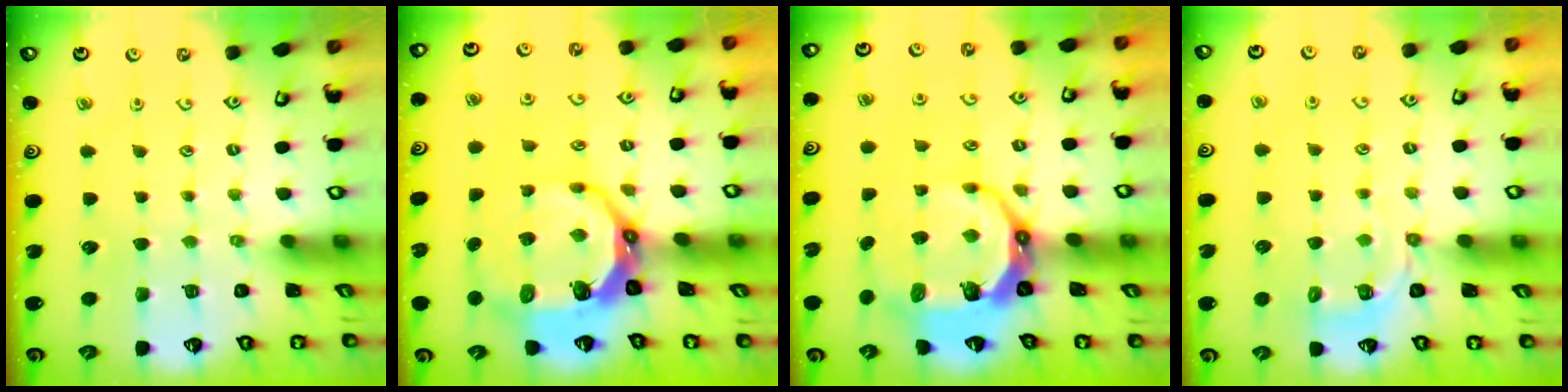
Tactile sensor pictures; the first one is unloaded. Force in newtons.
{"total": 11.5, "press": 10.6, "slide": 4.4}
{"total": 10.1, "press": 9.3, "slide": 4.0}
{"total": 5.0, "press": 4.6, "slide": 2.0}